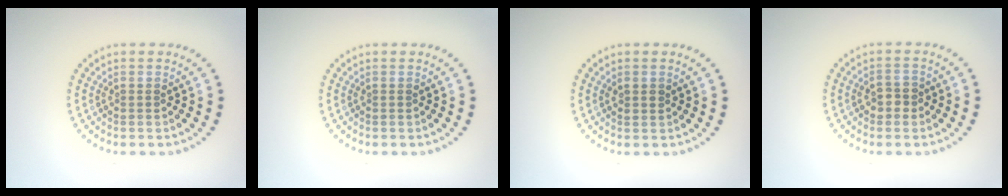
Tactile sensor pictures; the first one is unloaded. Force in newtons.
{"total": 0.0}
{"total": 1.0, "press": 0.9, "slide": 0.3}
{"total": 1.6, "press": 1.6, "slide": 0.2}